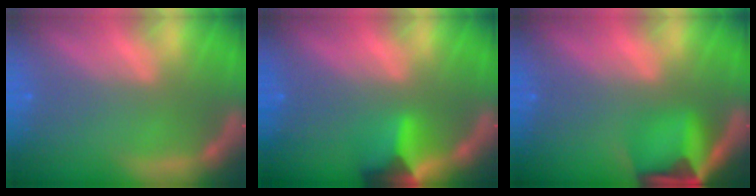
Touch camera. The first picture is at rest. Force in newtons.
{"total": 4.5}
{"total": 6.4}